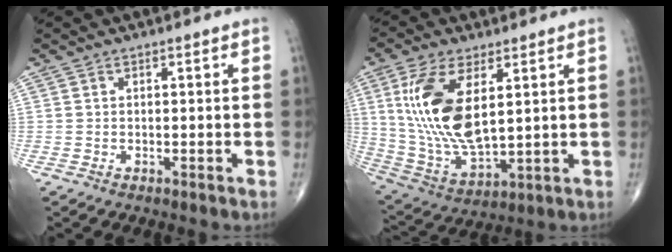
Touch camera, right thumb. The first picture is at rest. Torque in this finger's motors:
{"motor_torque": [-0.28, 3.11, 1.90, 0.87, 0.63]}